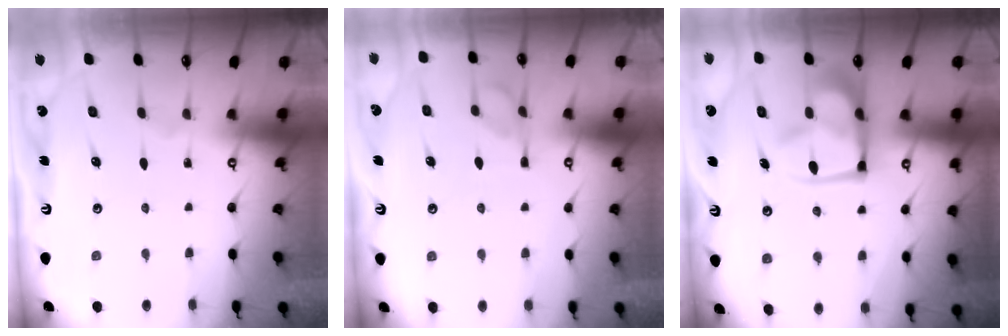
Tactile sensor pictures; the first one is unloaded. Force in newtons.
{"total": 2.1, "press": 1.7, "slide": 1.1}
{"total": 12.9, "press": 12.8, "slide": 1.6}